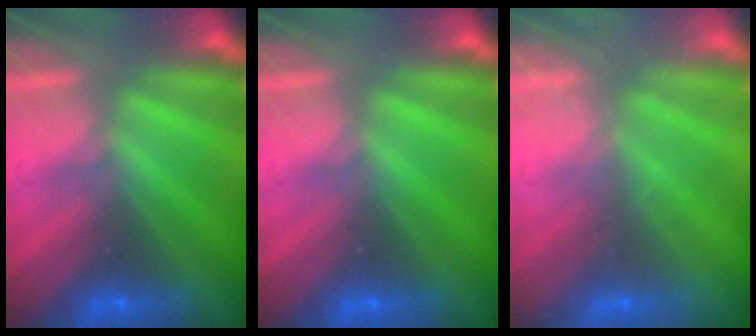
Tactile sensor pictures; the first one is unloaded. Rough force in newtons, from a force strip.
{"total": 0.0}
{"total": 2.4}